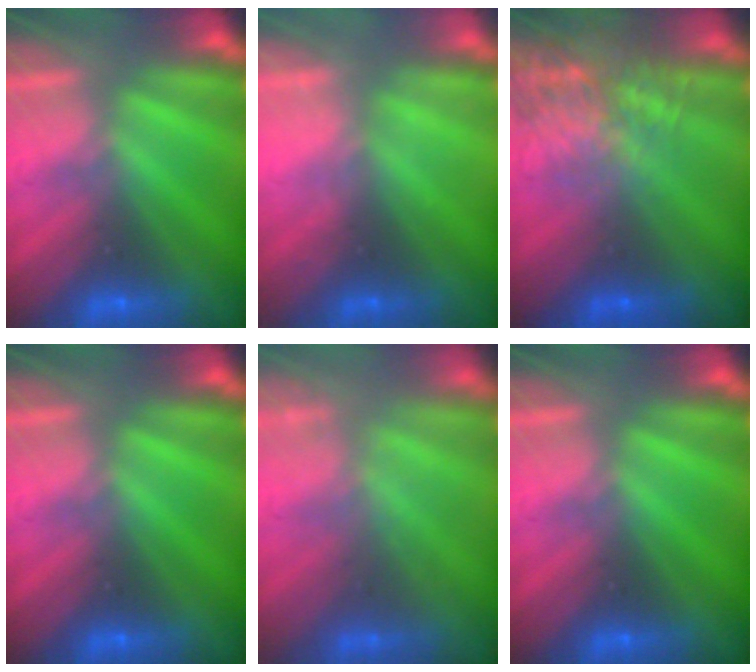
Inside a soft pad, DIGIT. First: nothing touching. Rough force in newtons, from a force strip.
{"total": 2.2}
{"total": 10.1}
{"total": 0.0}
{"total": 1.9}
{"total": 0.0}